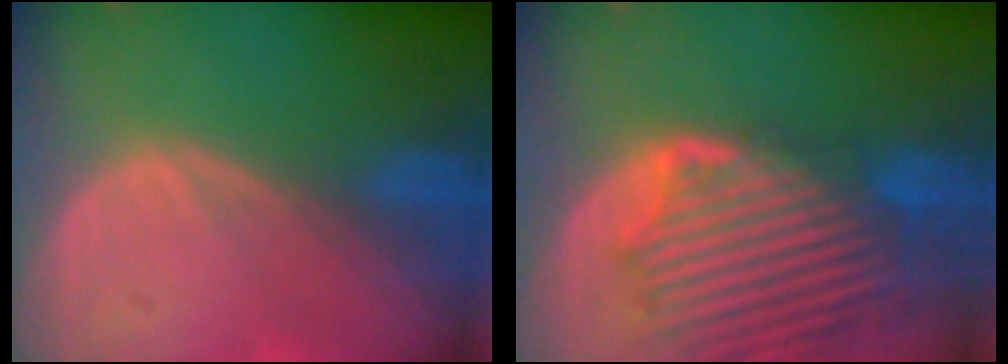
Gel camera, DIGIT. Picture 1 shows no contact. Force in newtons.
{"total": 13.0, "press": 11.4, "slide": 6.1}